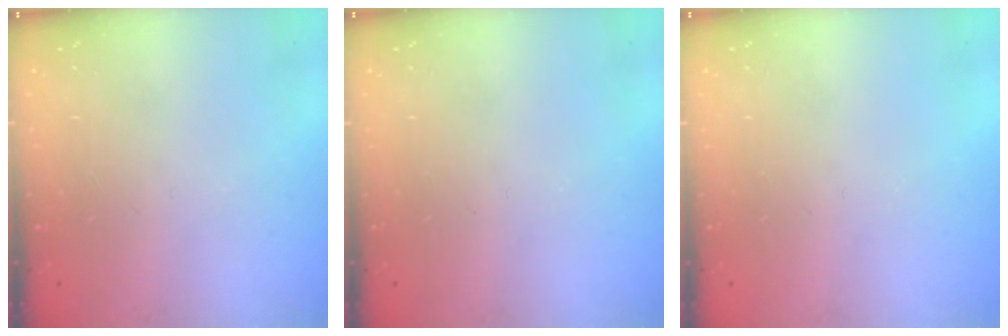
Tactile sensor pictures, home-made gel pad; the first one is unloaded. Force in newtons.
{"total": 0.0}
{"total": 0.0}